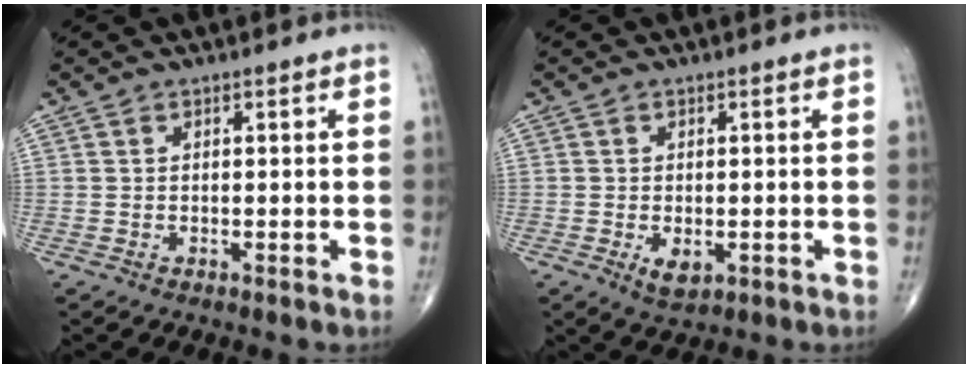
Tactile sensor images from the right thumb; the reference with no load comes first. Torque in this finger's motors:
{"motor_torque": [-0.06, 0.55, 0.26, 0.27, 0.11]}